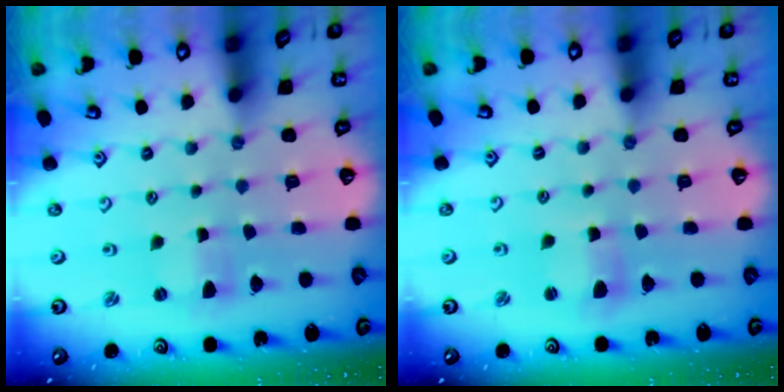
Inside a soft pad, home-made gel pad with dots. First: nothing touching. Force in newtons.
{"total": 4.2, "press": 4.2, "slide": 0.5}